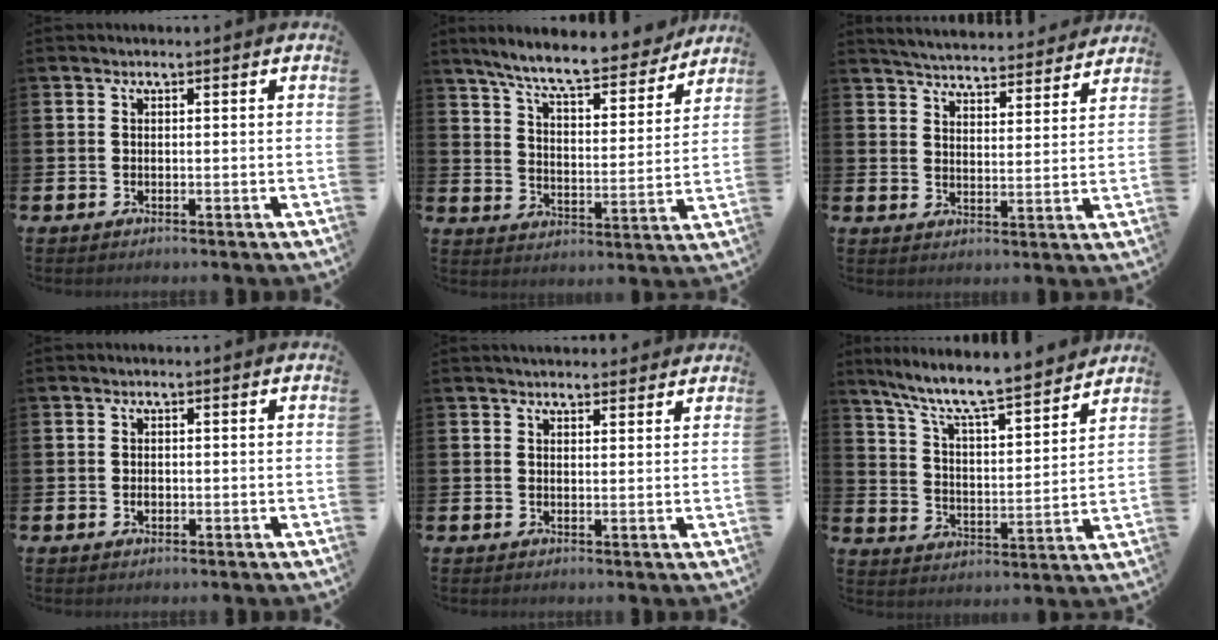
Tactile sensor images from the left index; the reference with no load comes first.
{"total": 8.7, "force": [7.9, 1.2, 3.4], "torque": [-0.095, -0.050, 0.135]}
{"total": 5.2, "force": [5.2, 0.5, 0.2], "torque": [-0.023, -0.043, 0.089]}
{"total": 0.8, "force": [-0.3, 0.6, 0.6], "torque": [-0.010, 0.003, -0.006]}
{"total": 2.3, "force": [2.3, 0.5, 0.2], "torque": [0.001, -0.011, 0.040]}
{"total": 8.6, "force": [7.8, 0.7, 3.5], "torque": [-0.097, -0.062, 0.130]}